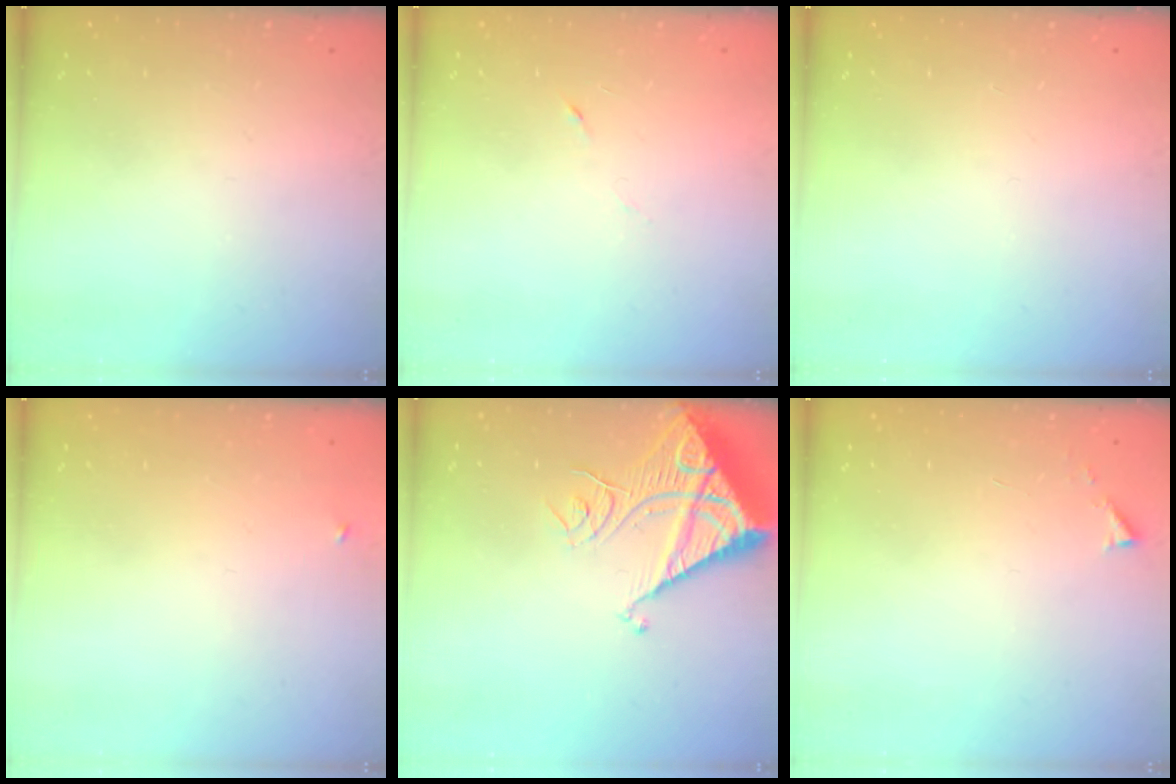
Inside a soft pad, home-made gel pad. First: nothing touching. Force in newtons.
{"total": 3.1, "press": 3.0, "slide": 1.0}
{"total": 0.0}
{"total": 2.3, "press": 2.3, "slide": 0.2}
{"total": 13.1, "press": 13.0, "slide": 1.5}
{"total": 2.9, "press": 2.9, "slide": 0.4}